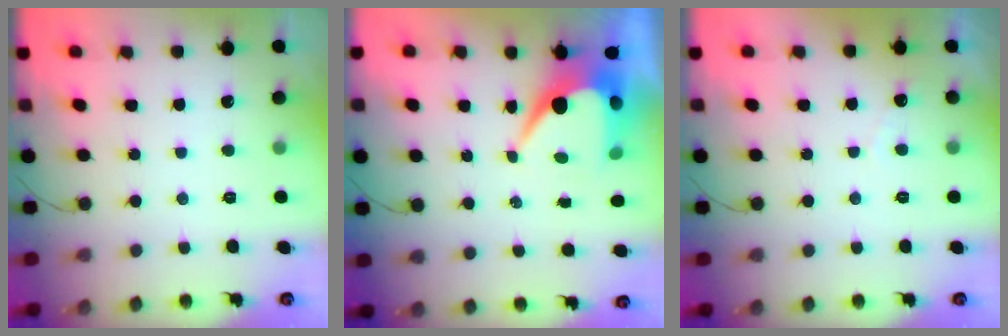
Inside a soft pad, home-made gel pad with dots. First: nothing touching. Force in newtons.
{"total": 9.0, "press": 9.0, "slide": 0.9}
{"total": 2.5, "press": 2.5, "slide": 0.1}